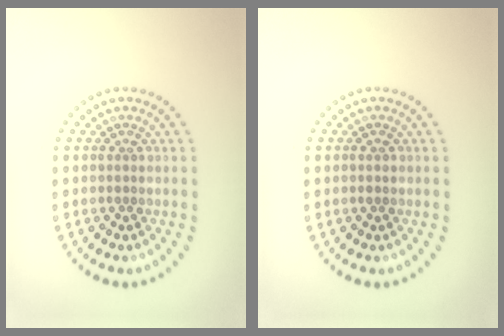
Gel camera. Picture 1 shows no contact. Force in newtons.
{"total": 0.8, "press": 0.8, "slide": 0.2}